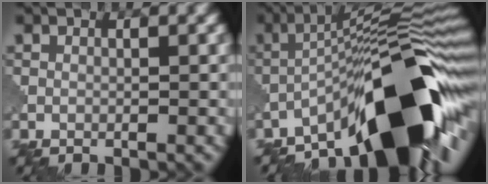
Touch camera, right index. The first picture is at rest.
{"total": 13.9, "force": [-7.5, 3.1, 11.2], "torque": [-0.157, 0.015, -0.124]}